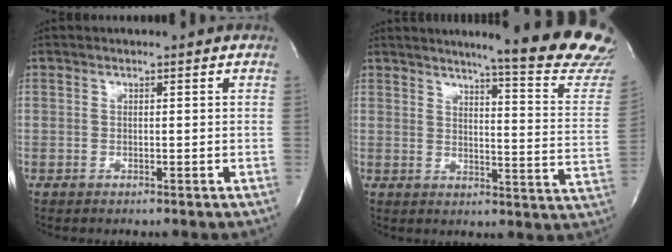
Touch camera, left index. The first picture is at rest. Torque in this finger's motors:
{"motor_torque": [0.46, -0.54, 0.58, 0.10]}